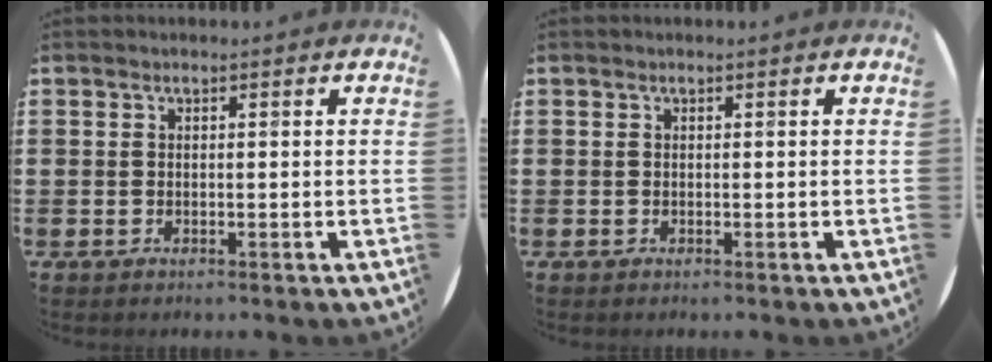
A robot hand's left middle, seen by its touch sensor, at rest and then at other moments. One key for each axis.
{"total": 0.0}